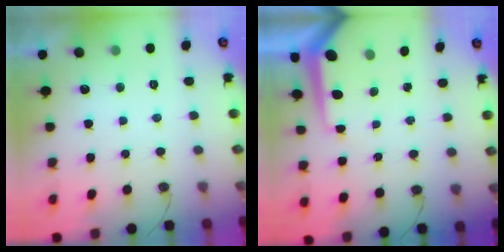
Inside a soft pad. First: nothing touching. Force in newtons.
{"total": 7.4, "press": 7.4, "slide": 0.7}